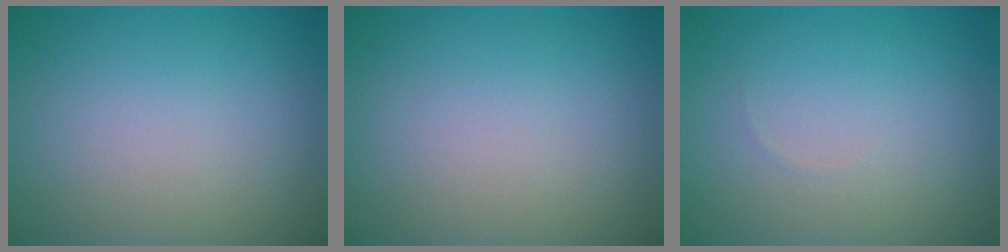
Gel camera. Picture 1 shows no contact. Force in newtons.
{"total": 0.0}
{"total": 0.0}